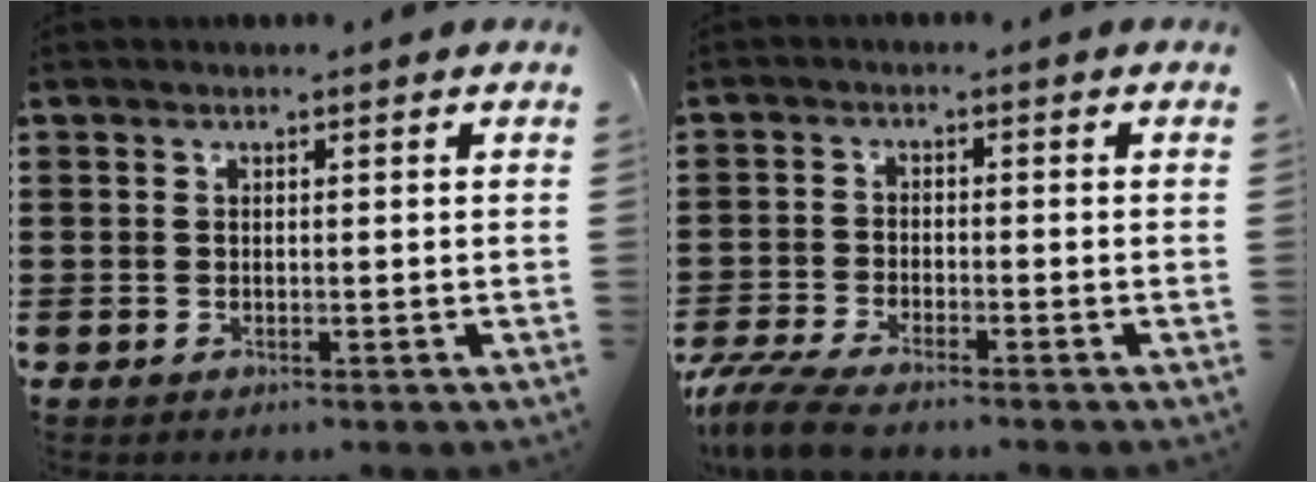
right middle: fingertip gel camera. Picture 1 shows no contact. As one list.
[{"total": 5.1, "force": [-4.5, 0.5, 2.3], "torque": [-0.073, -0.018, -0.095]}]